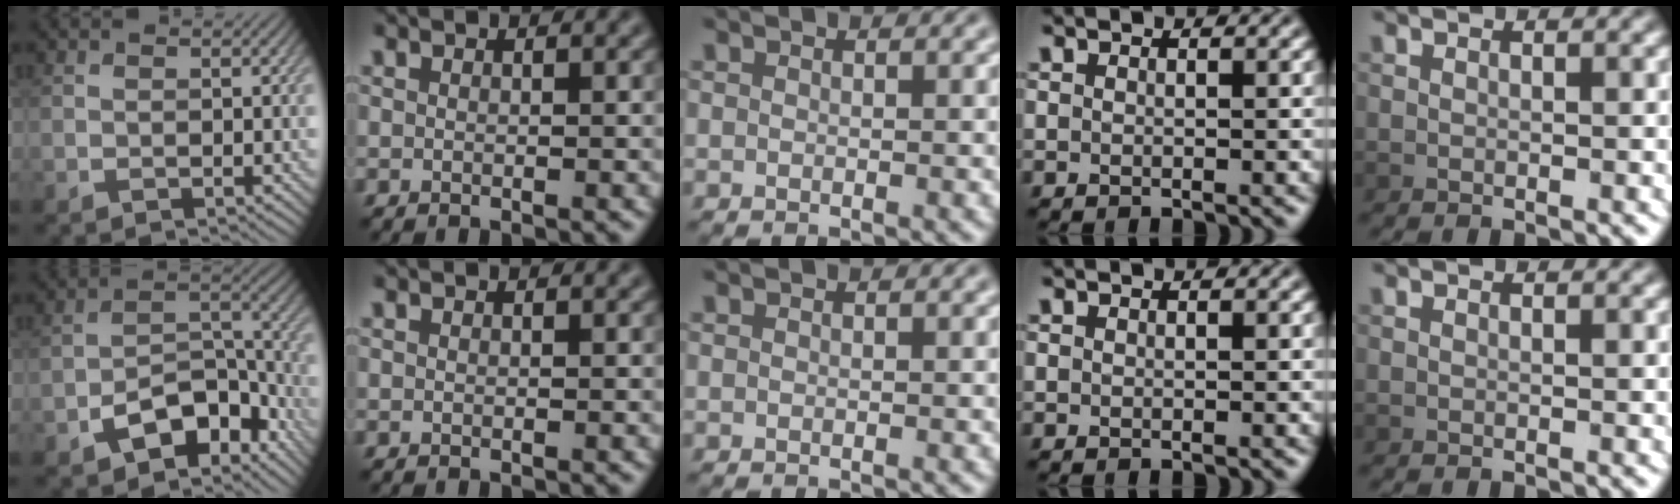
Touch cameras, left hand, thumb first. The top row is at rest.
{"thumb": {"total": 10.0, "force": [-5.9, 5.2, 6.3], "torque": [-0.091, -0.005, -0.116]}}